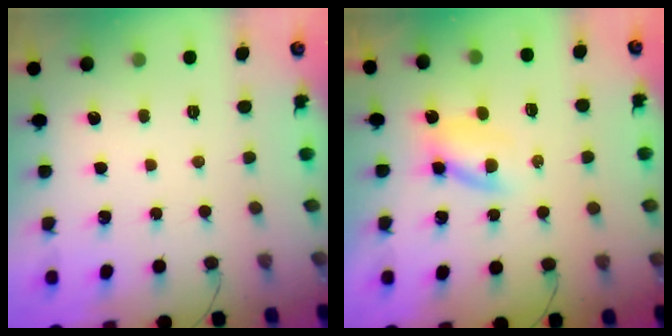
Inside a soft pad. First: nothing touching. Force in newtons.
{"total": 2.9, "press": 2.8, "slide": 0.9}